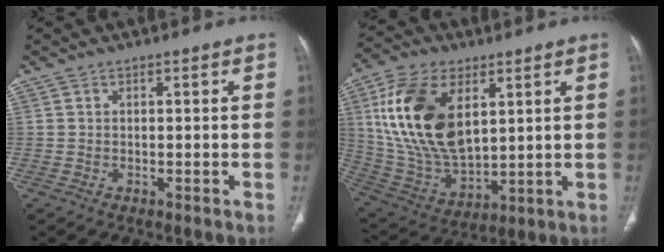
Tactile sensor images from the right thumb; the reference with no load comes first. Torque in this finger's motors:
{"motor_torque": [2.36, 2.64, 2.30, 0.46, 0.69]}